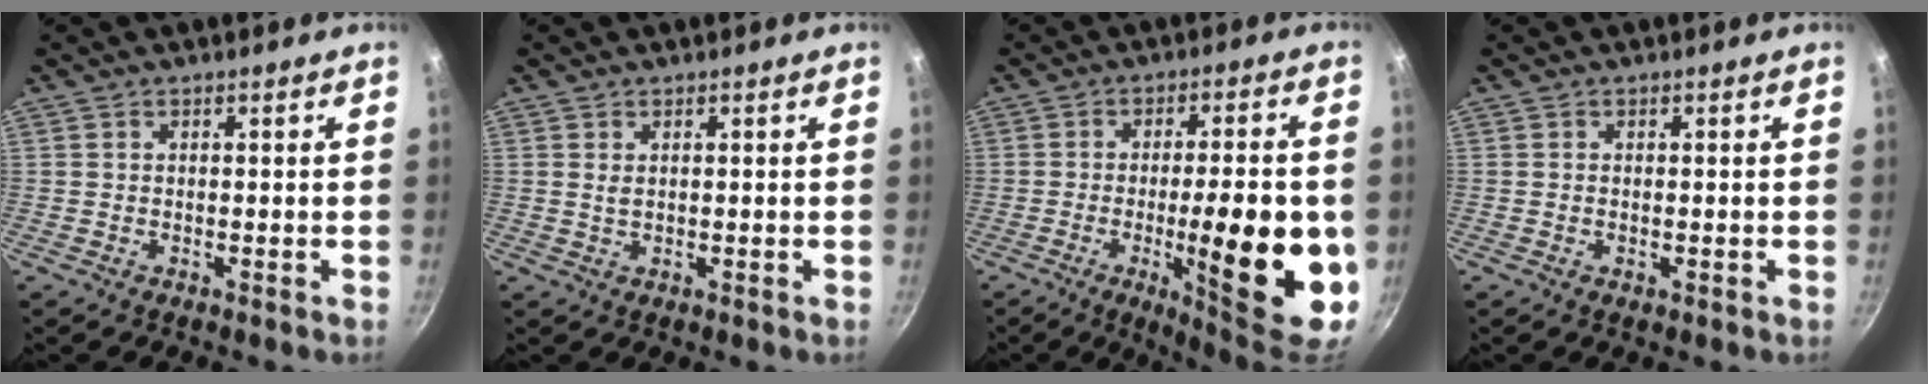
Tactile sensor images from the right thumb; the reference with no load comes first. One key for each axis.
{"total": 1.3, "fx": 0.5, "fy": 0.8, "fz": 1.0, "tx": -0.017, "ty": -0.002, "tz": 0.009}
{"total": 19.8, "fx": -4.1, "fy": 4.9, "fz": 18.7, "tx": -0.244, "ty": 0.003, "tz": -0.052}
{"total": 0.6, "fx": -0.1, "fy": 0.2, "fz": 0.6, "tx": -0.010, "ty": -0.001, "tz": -0.002}